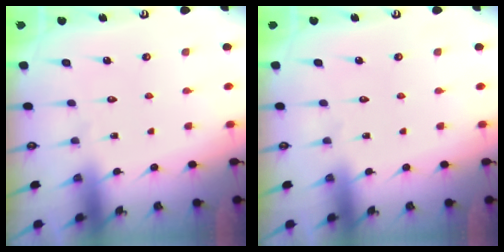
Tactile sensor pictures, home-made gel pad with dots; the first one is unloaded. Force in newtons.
{"total": 0.0}